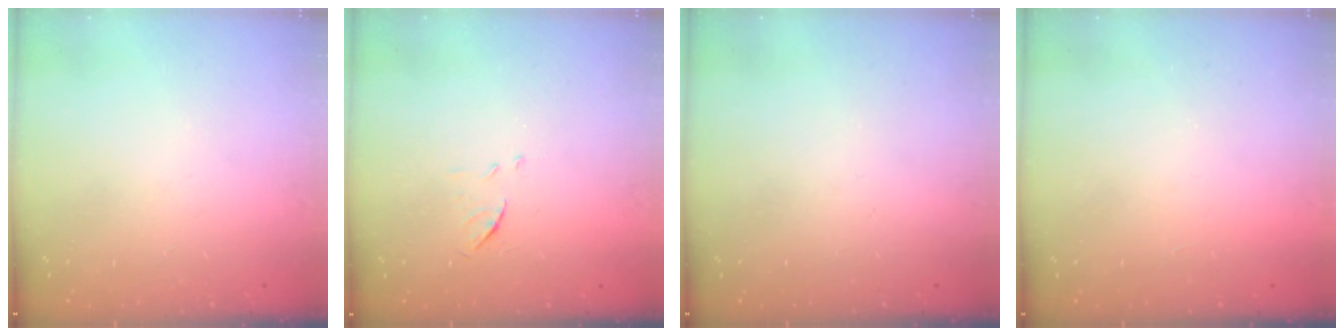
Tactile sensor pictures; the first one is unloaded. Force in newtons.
{"total": 6.3, "press": 6.3, "slide": 0.6}
{"total": 0.0}
{"total": 1.6, "press": 1.6, "slide": 0.1}